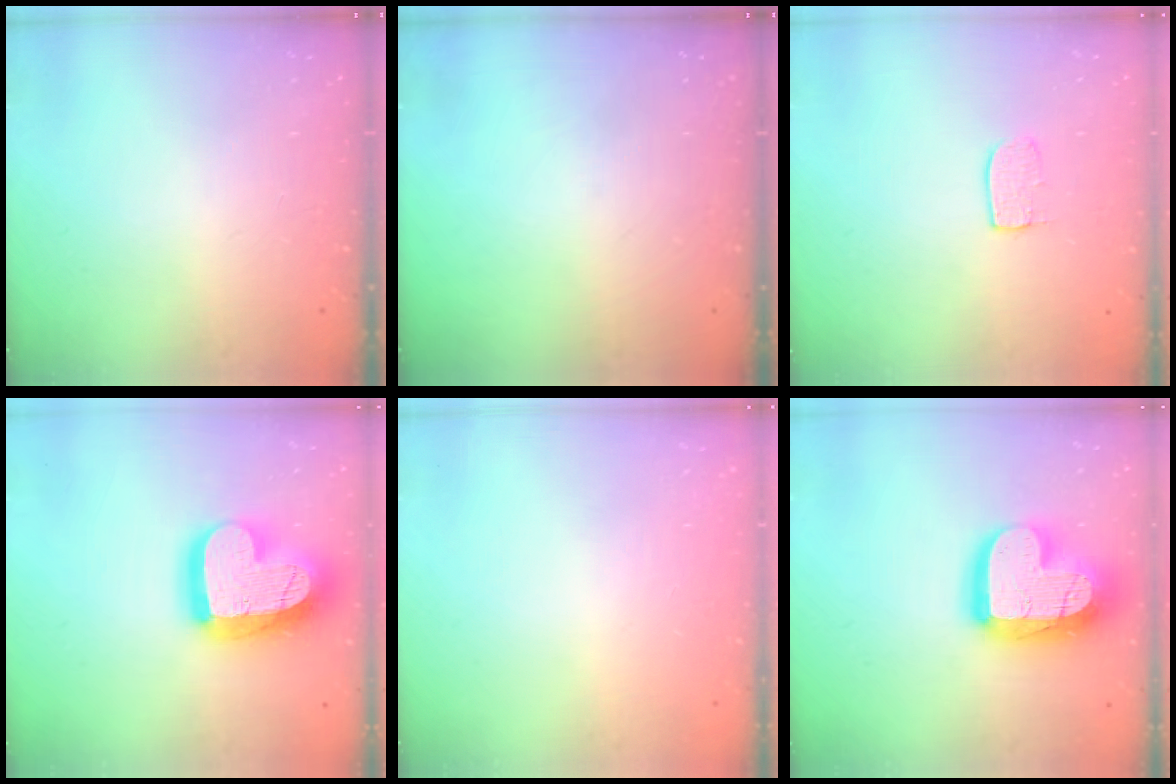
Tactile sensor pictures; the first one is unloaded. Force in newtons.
{"total": 0.0}
{"total": 5.5, "press": 5.5, "slide": 0.1}
{"total": 23.3, "press": 23.3, "slide": 1.9}
{"total": 0.0}
{"total": 21.7, "press": 21.6, "slide": 1.9}